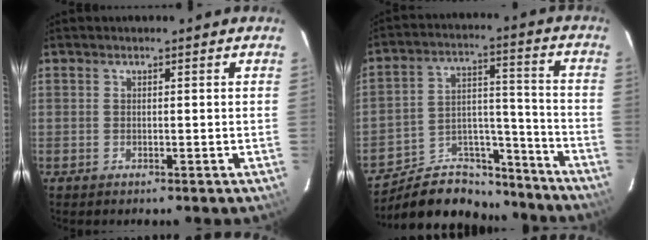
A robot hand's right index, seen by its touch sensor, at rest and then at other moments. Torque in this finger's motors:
{"motor_torque": [-0.15, -0.09, -0.56, -0.21]}